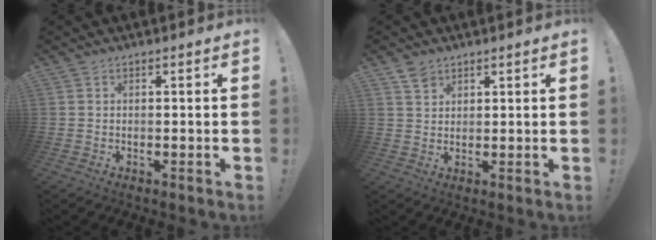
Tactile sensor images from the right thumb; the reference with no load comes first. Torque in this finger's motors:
{"motor_torque": [0.04, 0.17, 0.17, -0.02, -0.04]}